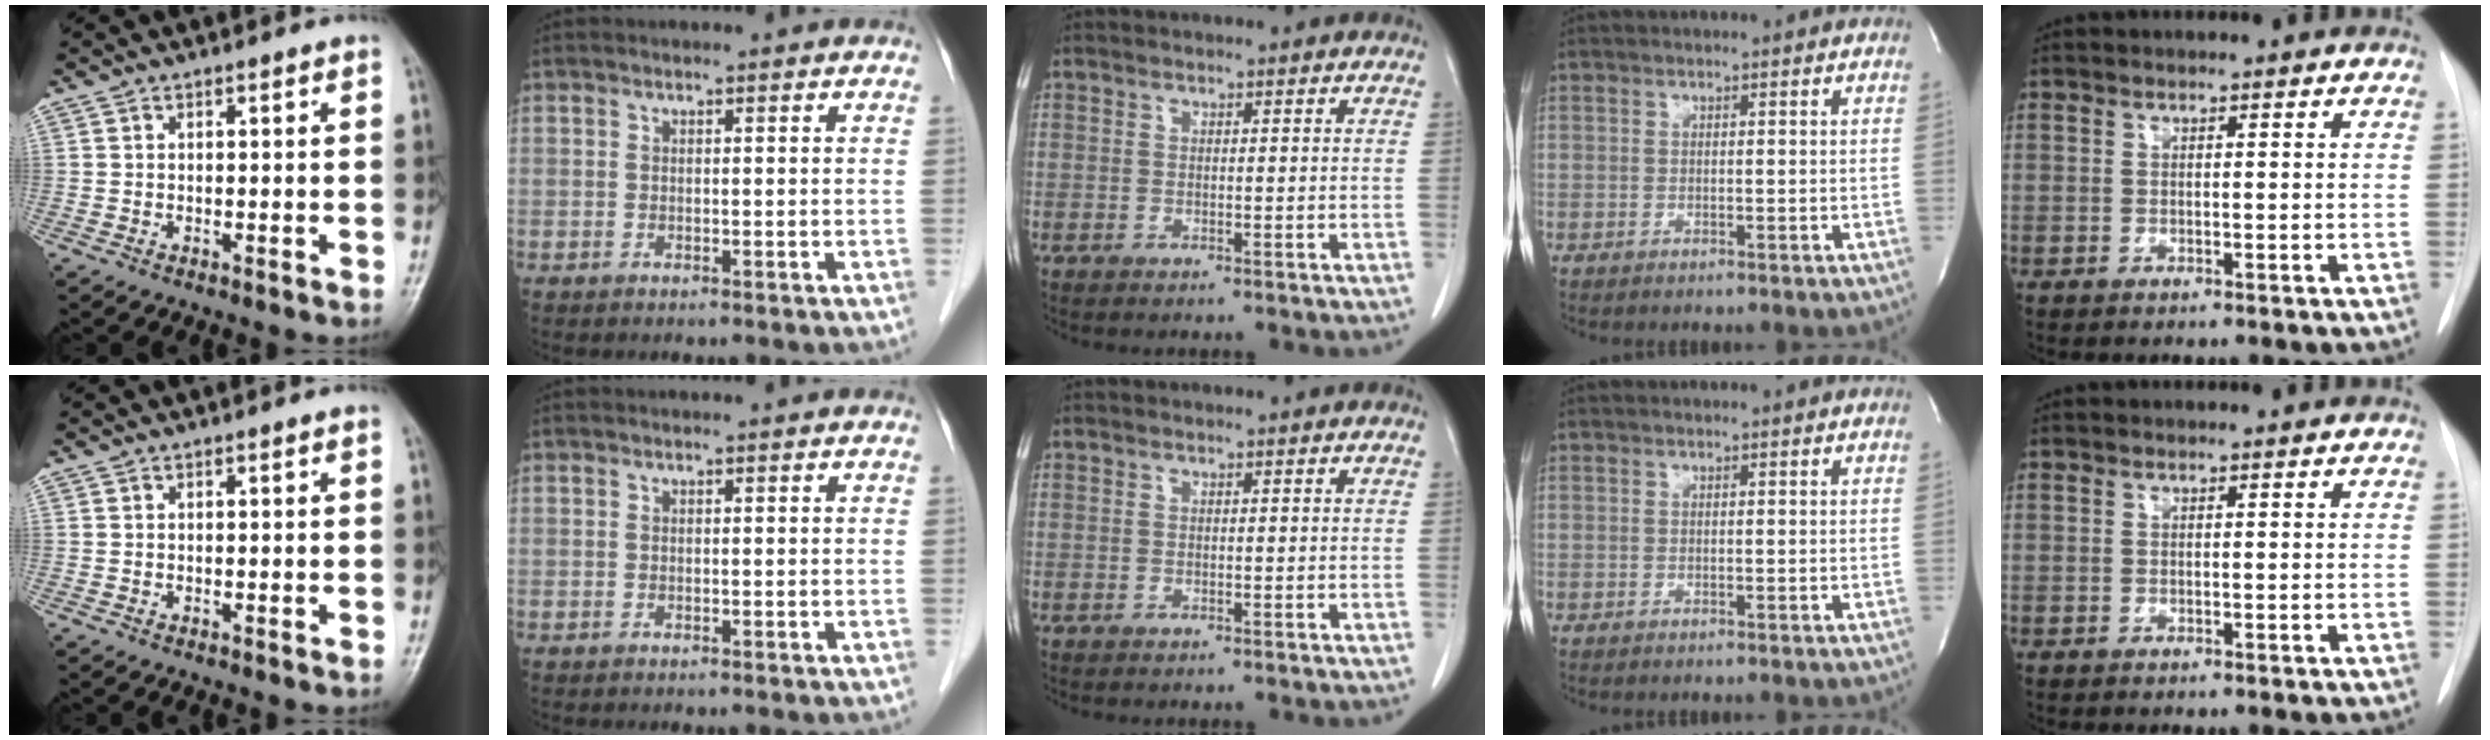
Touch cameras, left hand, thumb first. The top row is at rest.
{}